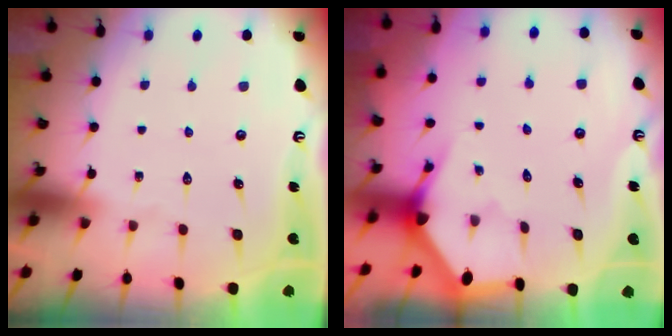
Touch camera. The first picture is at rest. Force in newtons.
{"total": 2.9, "press": 2.9, "slide": 0.2}